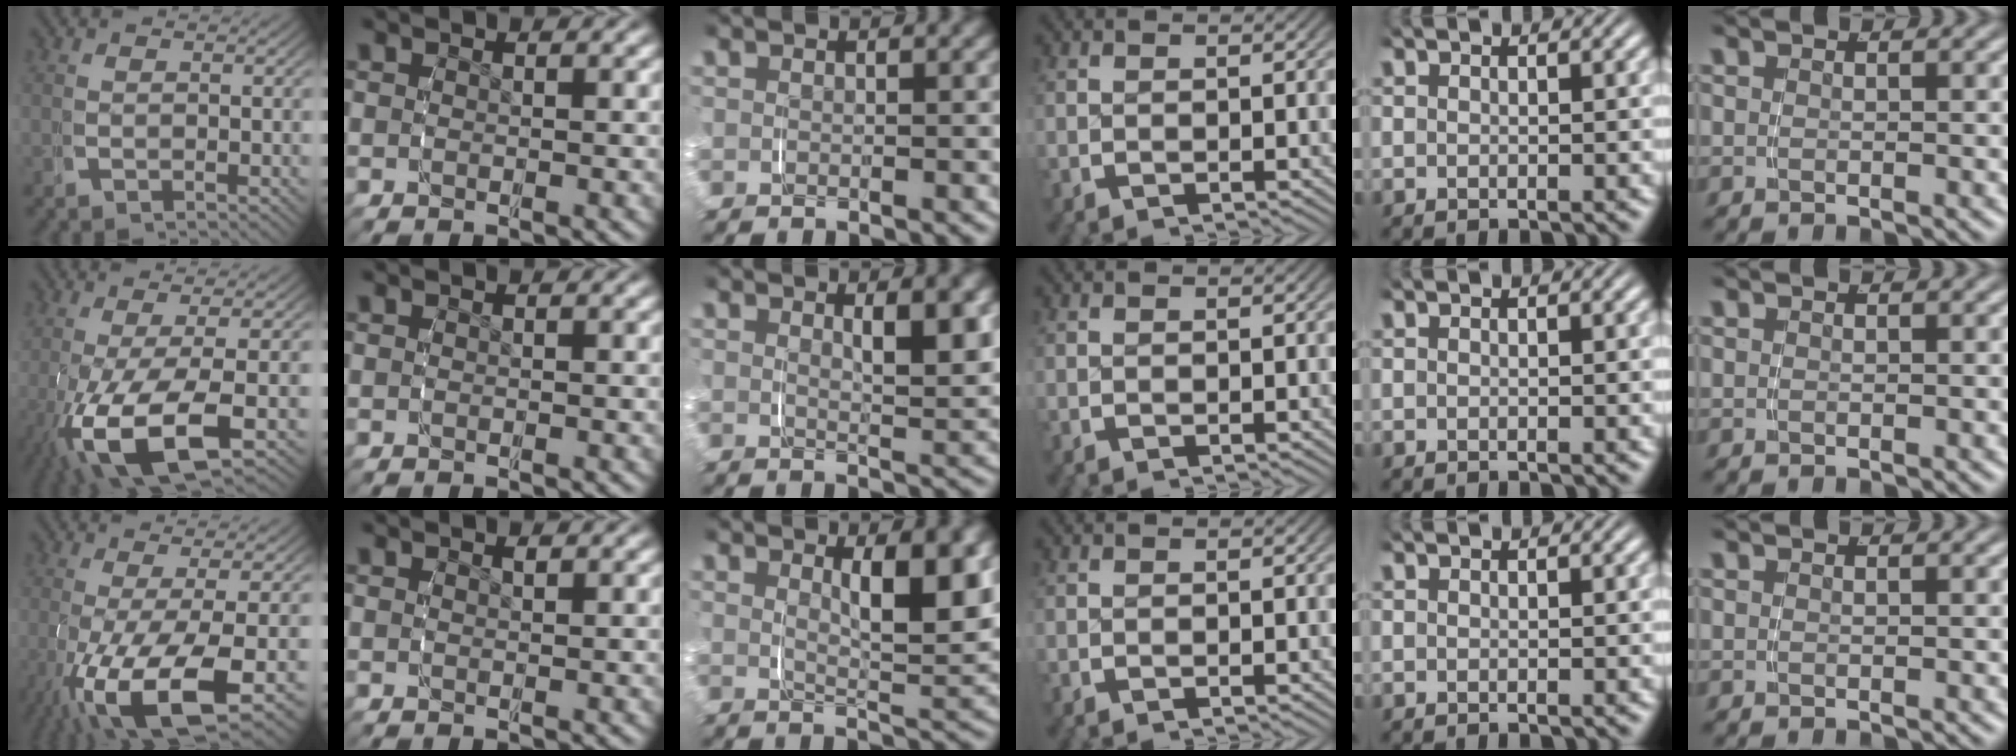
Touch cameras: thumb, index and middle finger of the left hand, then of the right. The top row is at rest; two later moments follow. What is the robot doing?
{"motion": "grasp_and_lifting", "object": "phone"}